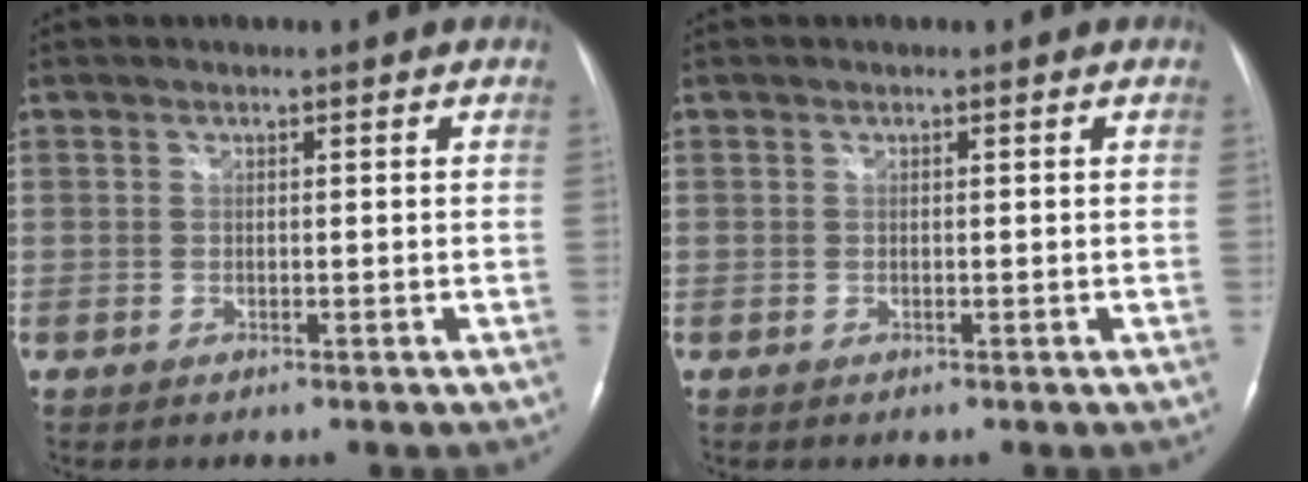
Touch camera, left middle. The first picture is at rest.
{"total": 0.0}